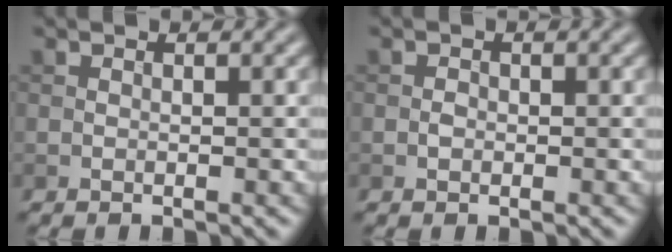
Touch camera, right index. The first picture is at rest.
{"total": 0.7, "force": [-0.2, 0.5, 0.4], "torque": [-0.006, 0.000, -0.006]}